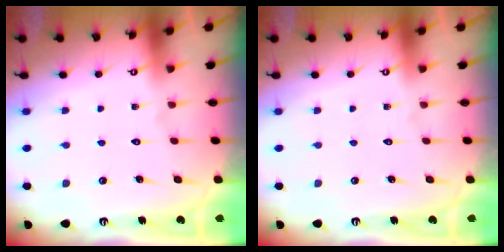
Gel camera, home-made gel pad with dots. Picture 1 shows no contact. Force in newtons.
{"total": 0.0}